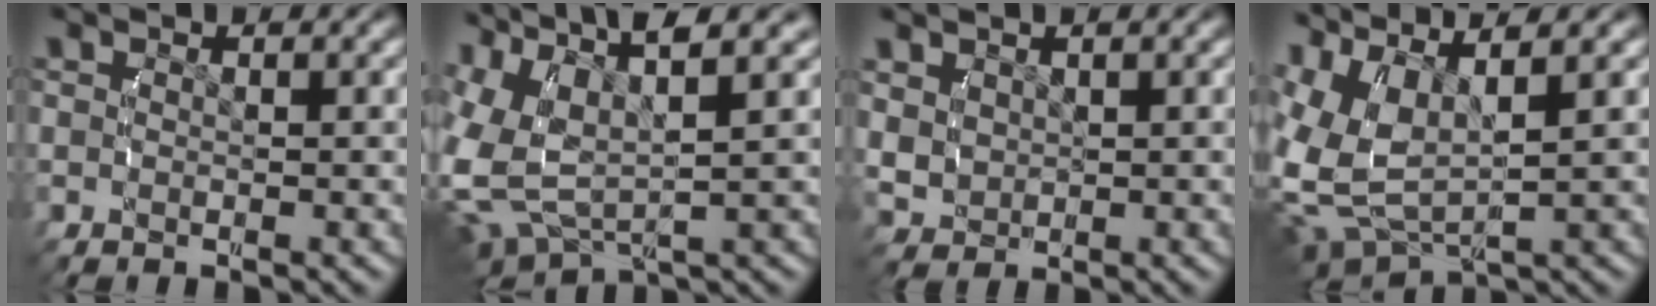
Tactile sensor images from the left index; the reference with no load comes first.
{"total": 11.8, "force": [3.0, 8.6, 7.4], "torque": [-0.187, -0.022, 0.053]}
{"total": 2.8, "force": [0.9, 2.4, 1.2], "torque": [-0.037, -0.012, 0.032]}
{"total": 10.8, "force": [2.0, 8.3, 6.6], "torque": [-0.194, -0.035, 0.041]}